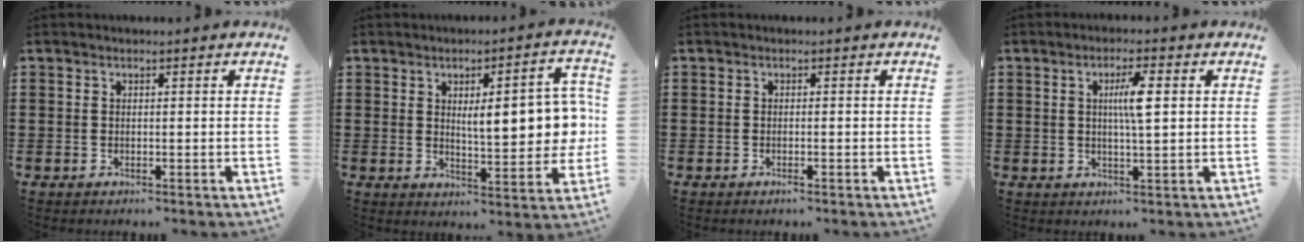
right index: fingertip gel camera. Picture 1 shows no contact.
{"total": 10.0, "force": [1.5, 3.4, 9.3], "torque": [-0.130, -0.005, 0.017]}
{"total": 0.7, "force": [-0.4, 0.0, 0.5], "torque": [-0.010, -0.003, -0.007]}
{"total": 4.8, "force": [0.9, 0.7, 4.6], "torque": [-0.090, 0.006, 0.011]}